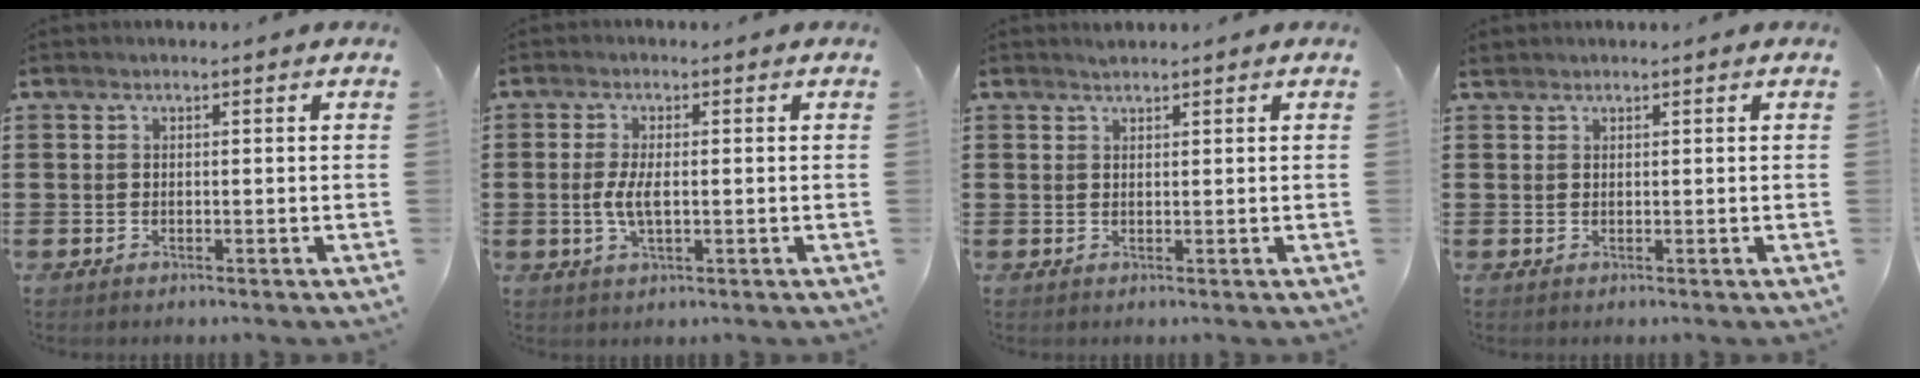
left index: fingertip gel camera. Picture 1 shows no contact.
{"total": 4.0, "force": [-0.3, 1.4, 3.7], "torque": [-0.088, -0.007, -0.012]}
{"total": 1.0, "force": [1.0, 0.1, 0.2], "torque": [-0.005, 0.000, 0.020]}
{"total": 0.6, "force": [0.5, 0.3, 0.1], "torque": [-0.004, 0.002, 0.011]}